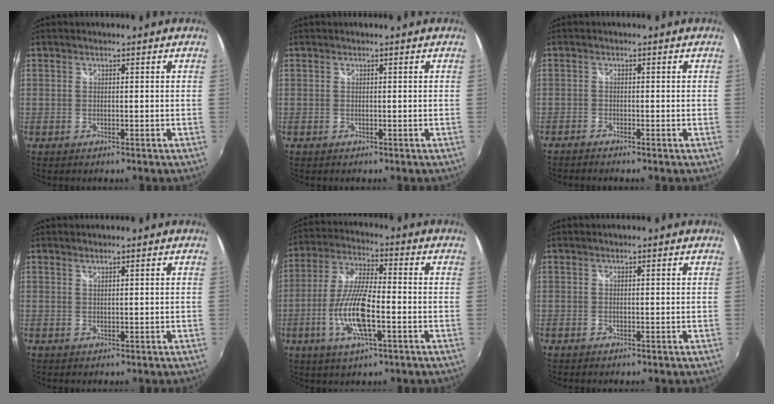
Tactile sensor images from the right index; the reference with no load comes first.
{"total": 0.0}
{"total": 1.3, "force": [-1.3, 0.1, 0.3], "torque": [-0.016, -0.006, -0.027]}
{"total": 0.6, "force": [0.6, 0.0, 0.2], "torque": [-0.001, 0.000, 0.012]}
{"total": 11.9, "force": [-3.7, 2.8, 11.0], "torque": [-0.228, -0.004, -0.073]}
{"total": 0.0}